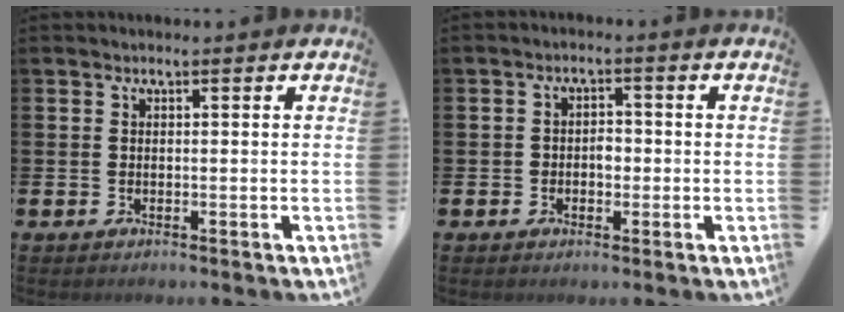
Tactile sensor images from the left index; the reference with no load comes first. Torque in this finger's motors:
{"motor_torque": [0.03, 0.12, 0.04, 0.00]}